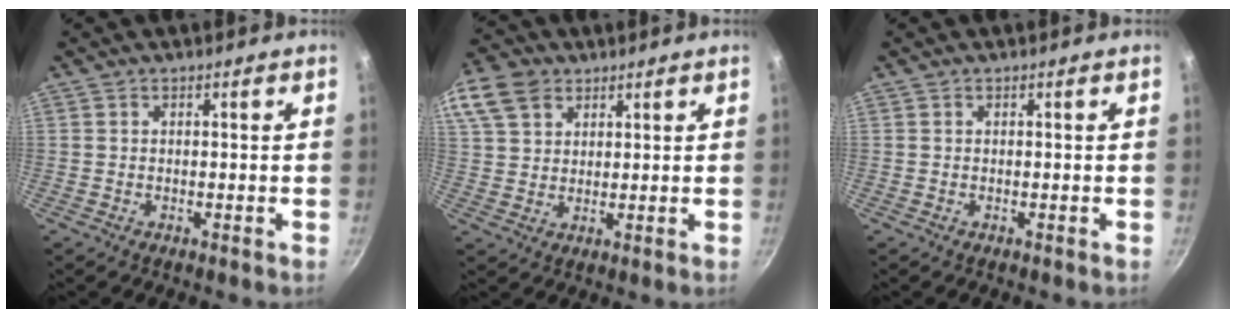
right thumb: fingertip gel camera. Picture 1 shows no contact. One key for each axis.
{"total": 12.7, "fx": 6.6, "fy": 9.0, "fz": 6.1, "tx": -0.128, "ty": 0.011, "tz": 0.125}
{"total": 0.0}